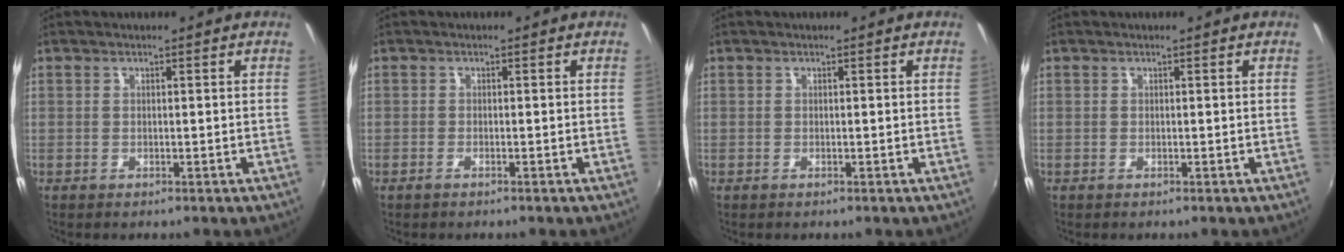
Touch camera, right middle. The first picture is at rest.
{"total": 0.8, "force": [-0.6, -0.1, 0.5], "torque": [-0.010, -0.002, -0.014]}
{"total": 0.0}
{"total": 0.0}